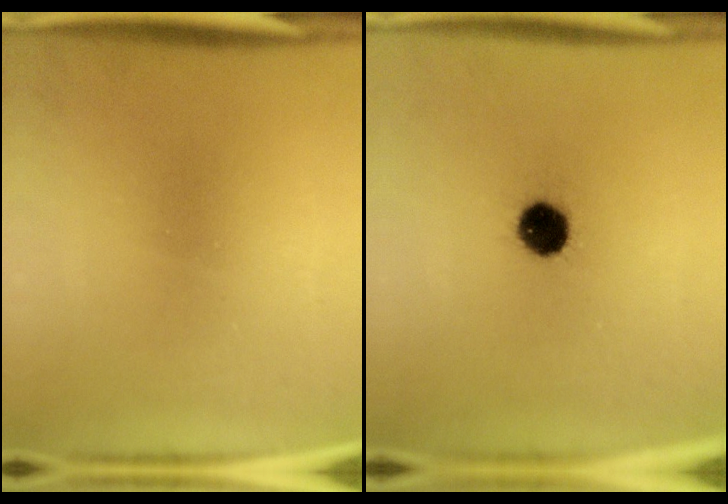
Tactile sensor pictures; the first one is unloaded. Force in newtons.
{"total": 7.3}